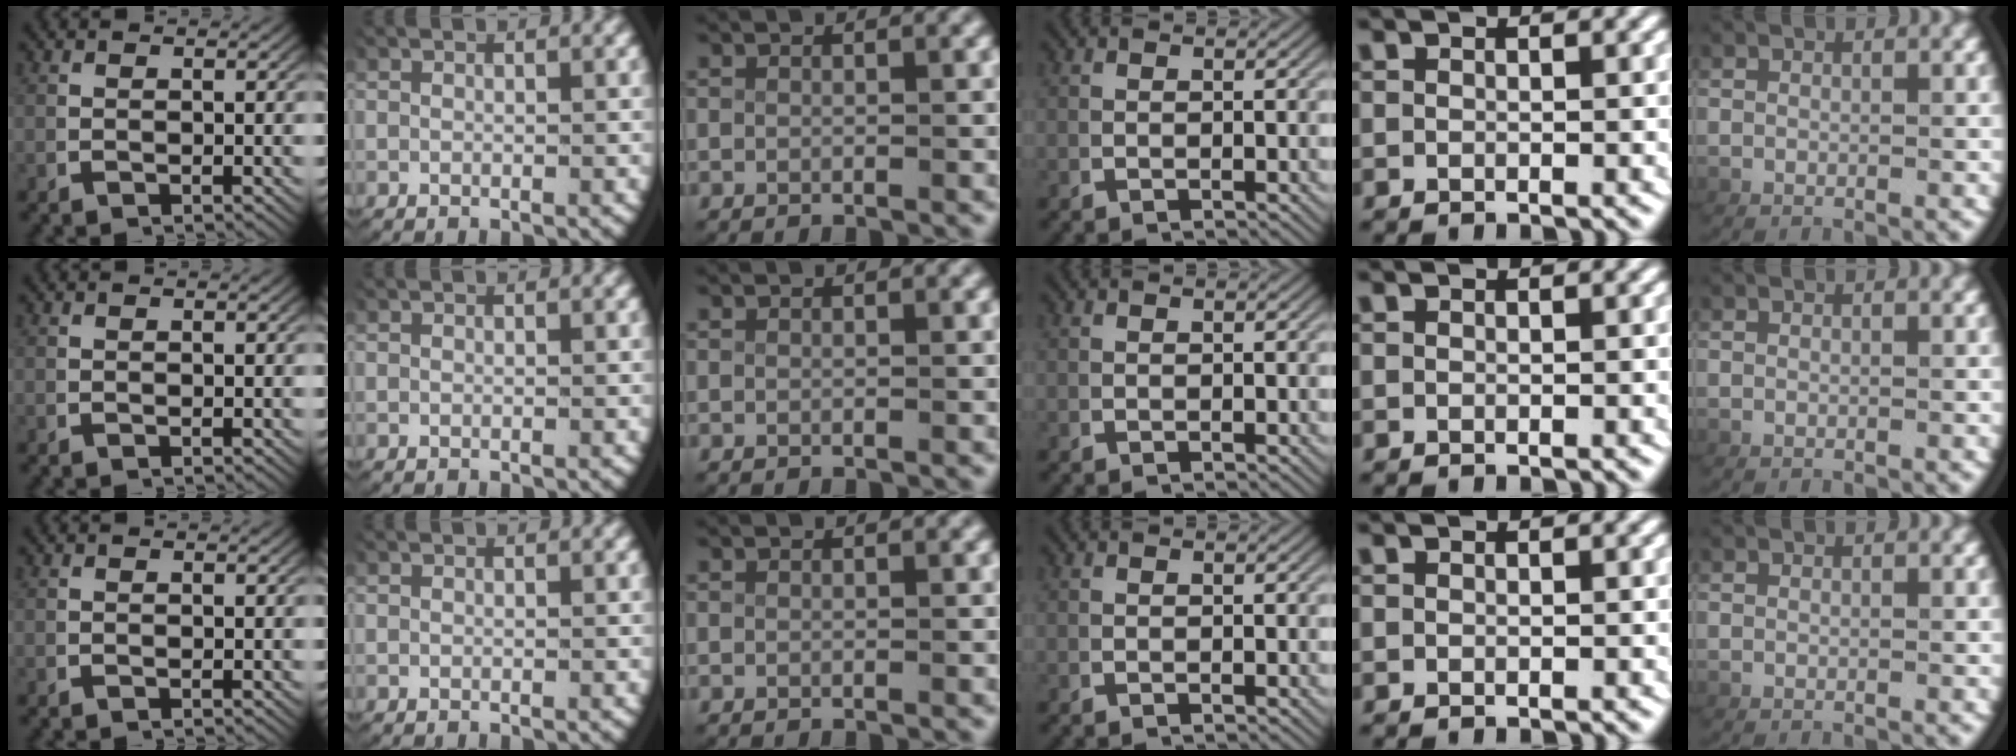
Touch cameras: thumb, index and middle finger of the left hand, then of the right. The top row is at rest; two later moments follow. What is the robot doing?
{"motion": "reach", "object": "key"}